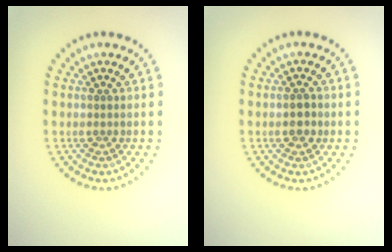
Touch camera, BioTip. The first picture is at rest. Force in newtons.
{"total": 1.6, "press": 1.6, "slide": 0.1}